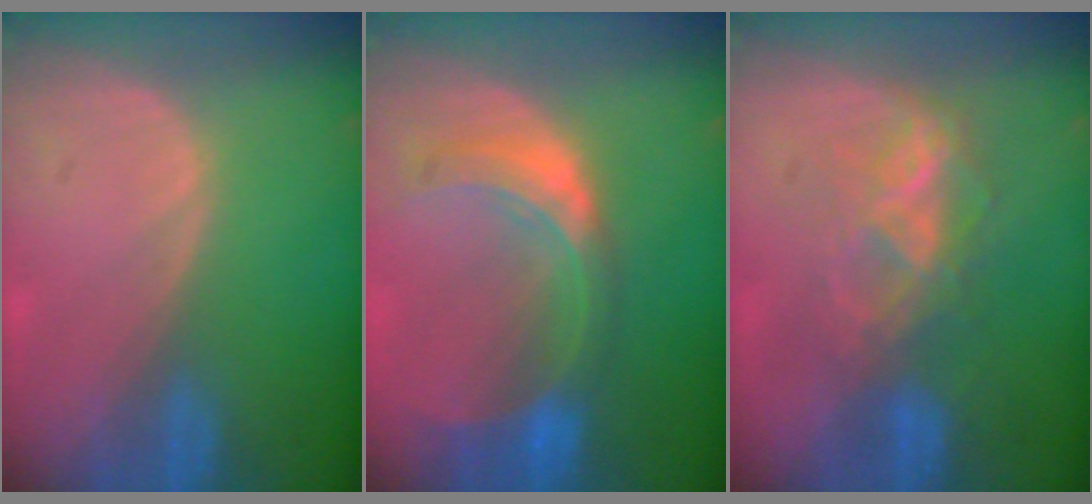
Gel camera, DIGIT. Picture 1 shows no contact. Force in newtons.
{"total": 8.2, "press": 7.3, "slide": 3.8}
{"total": 6.1, "press": 6.1, "slide": 0.7}